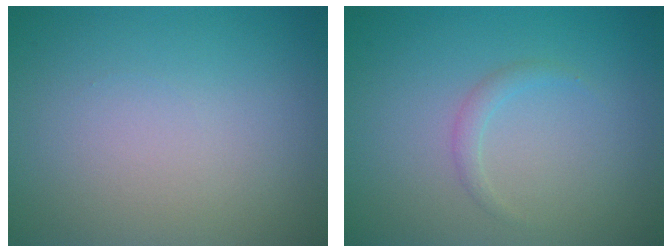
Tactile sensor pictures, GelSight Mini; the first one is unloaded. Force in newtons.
{"total": 1.0, "press": 1.0, "slide": 0.1}